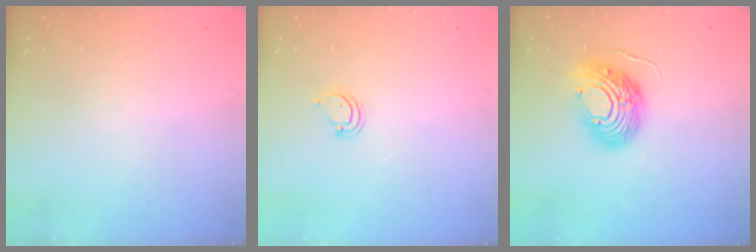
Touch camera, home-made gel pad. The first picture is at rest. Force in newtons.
{"total": 3.6, "press": 3.6, "slide": 0.2}
{"total": 13.3, "press": 13.1, "slide": 2.3}